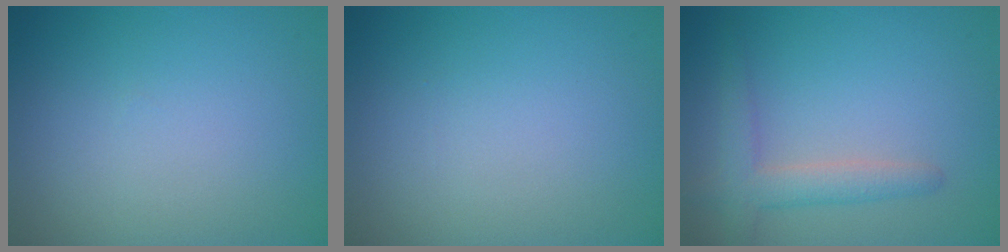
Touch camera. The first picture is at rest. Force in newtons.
{"total": 0.0}
{"total": 2.9, "press": 2.9, "slide": 0.2}